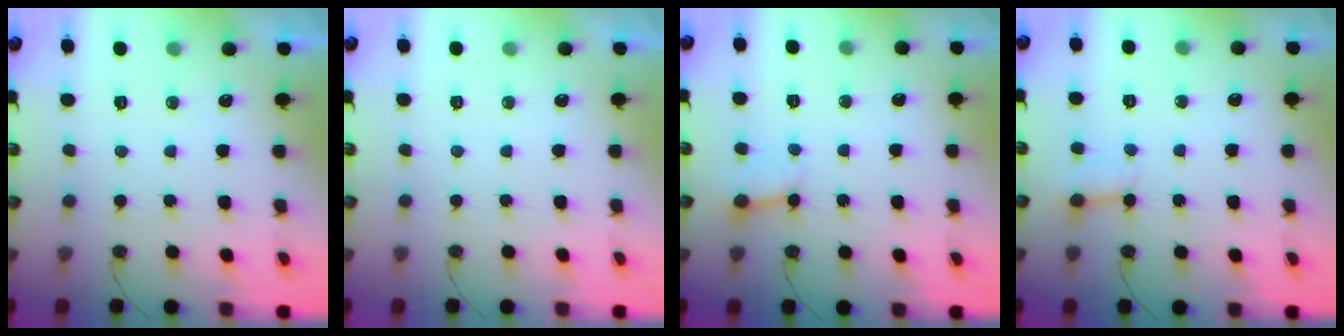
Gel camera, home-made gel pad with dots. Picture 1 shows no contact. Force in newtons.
{"total": 0.0}
{"total": 2.9, "press": 2.9, "slide": 0.2}
{"total": 2.5, "press": 2.5, "slide": 0.2}